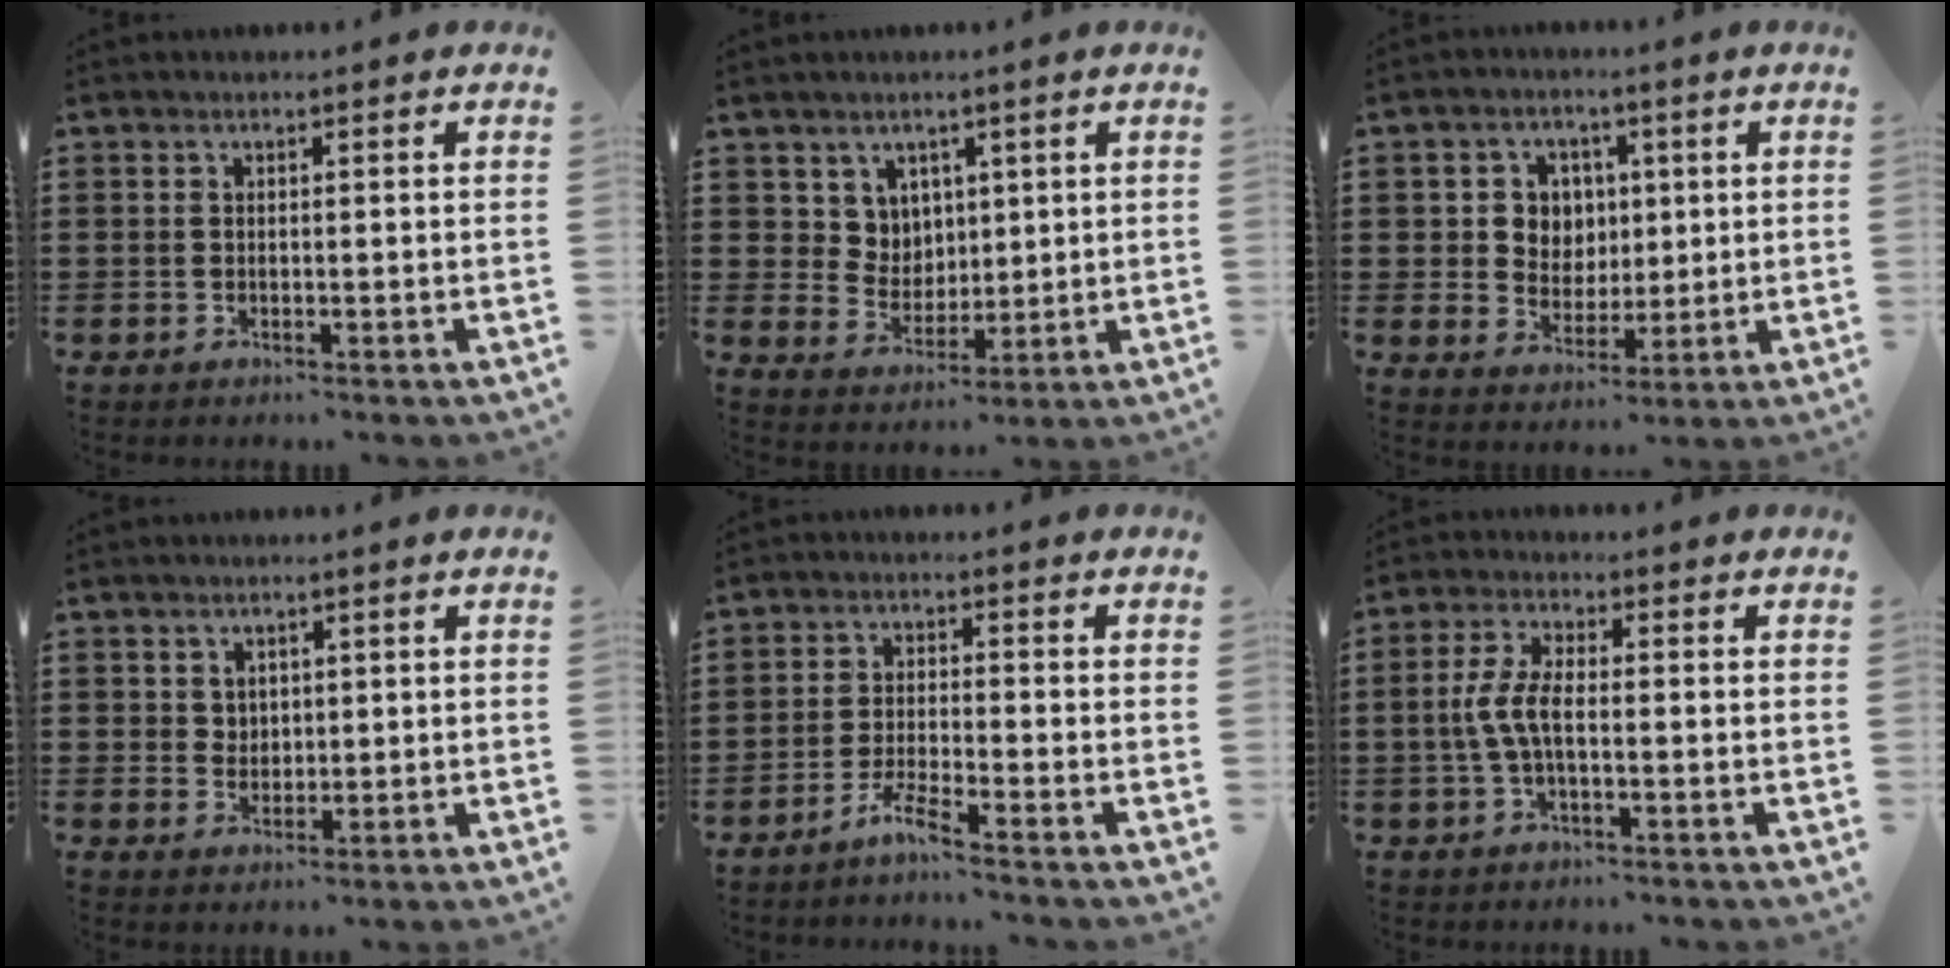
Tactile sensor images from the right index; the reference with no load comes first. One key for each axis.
{"total": 4.9, "fx": 2.9, "fy": 3.9, "fz": 0.4, "tx": -0.031, "ty": 0.005, "tz": 0.055}
{"total": 5.5, "fx": 1.3, "fy": 5.1, "fz": 1.5, "tx": -0.048, "ty": 0.015, "tz": 0.020}
{"total": 2.0, "fx": 1.4, "fy": 1.4, "fz": 0.2, "tx": -0.010, "ty": 0.007, "tz": 0.027}
{"total": 3.5, "fx": -3.0, "fy": -0.4, "fz": 1.7, "tx": -0.046, "ty": -0.002, "tz": -0.062}
{"total": 4.9, "fx": -0.7, "fy": 1.6, "fz": 4.6, "tx": -0.112, "ty": -0.005, "tz": -0.021}